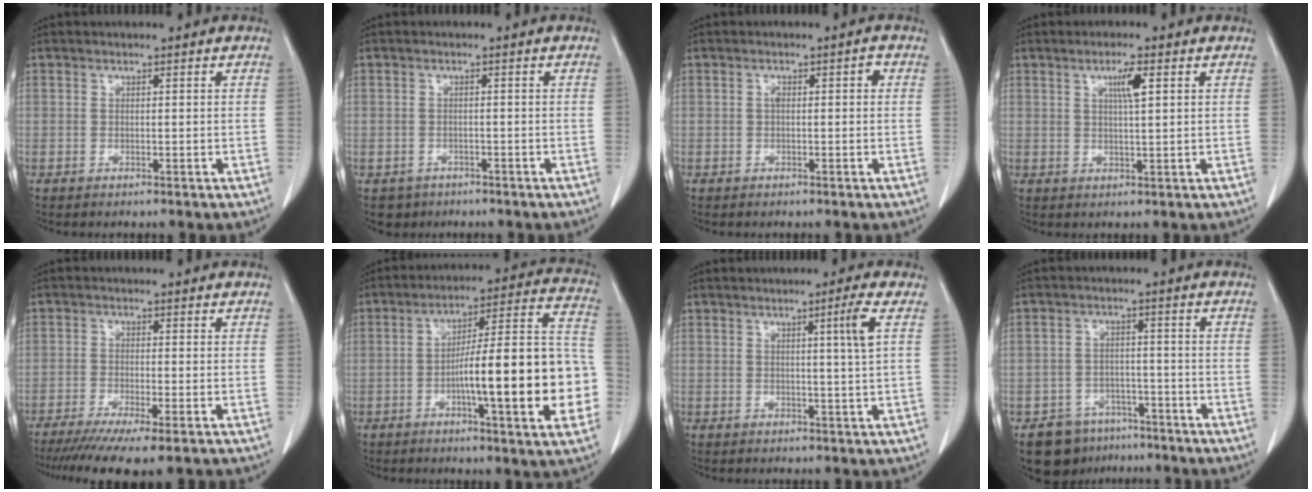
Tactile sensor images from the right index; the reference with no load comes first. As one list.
[{"total": 2.9, "force": [-1.7, 2.3, 0.0], "torque": [0.000, 0.007, -0.025]}, {"total": 1.6, "force": [0.2, 0.8, 1.4], "torque": [-0.024, 0.012, 0.004]}, {"total": 3.3, "force": [1.3, 0.2, 3.1], "torque": [-0.051, -0.001, 0.021]}, {"total": 10.8, "force": [-8.1, 0.9, 7.1], "torque": [-0.102, -0.023, -0.125]}, {"total": 20.3, "force": [-4.7, 2.5, 19.5], "torque": [-0.221, 0.033, -0.063]}, {"total": 3.3, "force": [1.0, -1.2, 3.0], "torque": [-0.050, -0.008, 0.018]}, {"total": 7.2, "force": [-5.3, 4.8, 1.2], "torque": [-0.008, 0.012, -0.076]}]